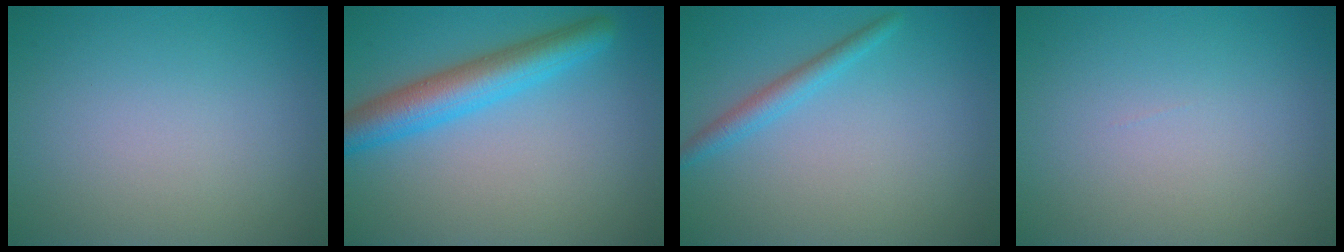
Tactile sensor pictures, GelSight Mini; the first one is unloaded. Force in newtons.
{"total": 5.3, "press": 5.3, "slide": 0.1}
{"total": 2.0, "press": 2.0, "slide": 0.0}
{"total": 0.0}